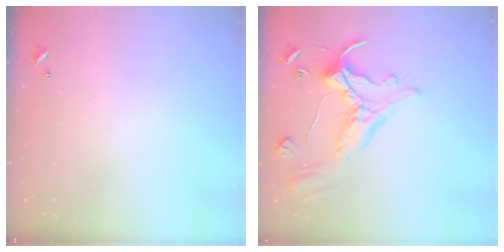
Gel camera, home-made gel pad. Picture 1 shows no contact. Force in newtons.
{"total": 2.5, "press": 2.2, "slide": 1.2}